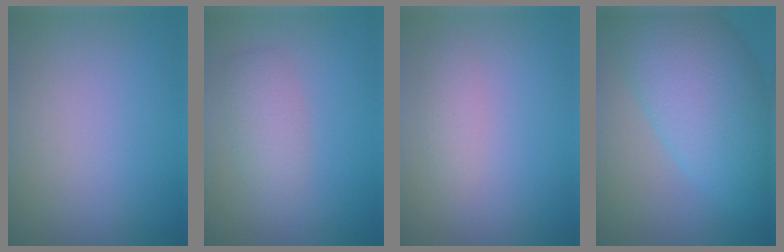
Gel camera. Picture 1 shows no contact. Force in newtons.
{"total": 2.6, "press": 2.6, "slide": 0.3}
{"total": 1.4, "press": 1.4, "slide": 0.1}
{"total": 10.3, "press": 10.3, "slide": 0.4}